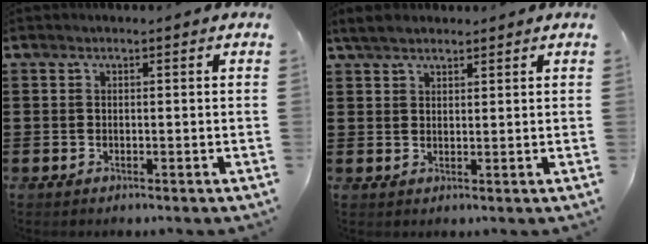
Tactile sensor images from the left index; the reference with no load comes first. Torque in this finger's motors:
{"motor_torque": [1.59, -0.55, 0.08, 0.03]}